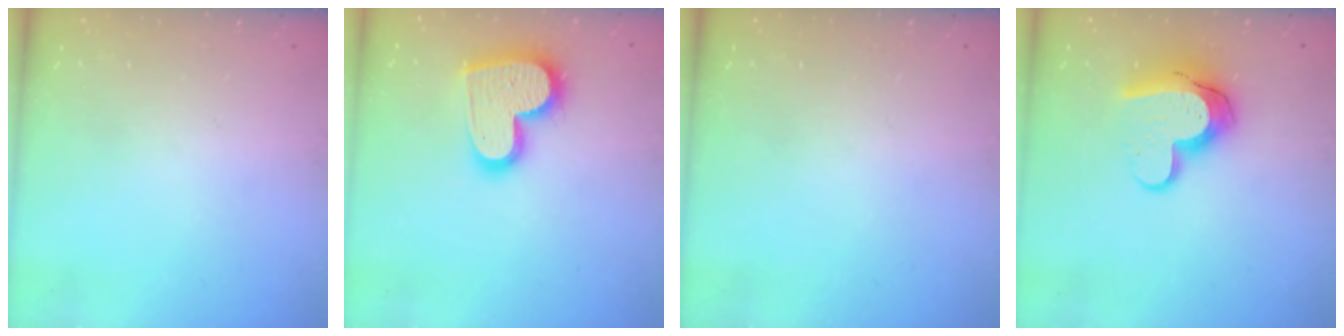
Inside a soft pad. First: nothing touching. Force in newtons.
{"total": 17.9, "press": 17.9, "slide": 1.4}
{"total": 0.0}
{"total": 13.3, "press": 13.3, "slide": 1.1}